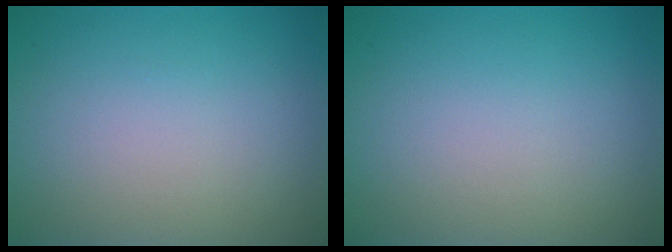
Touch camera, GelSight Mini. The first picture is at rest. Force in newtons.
{"total": 0.0}